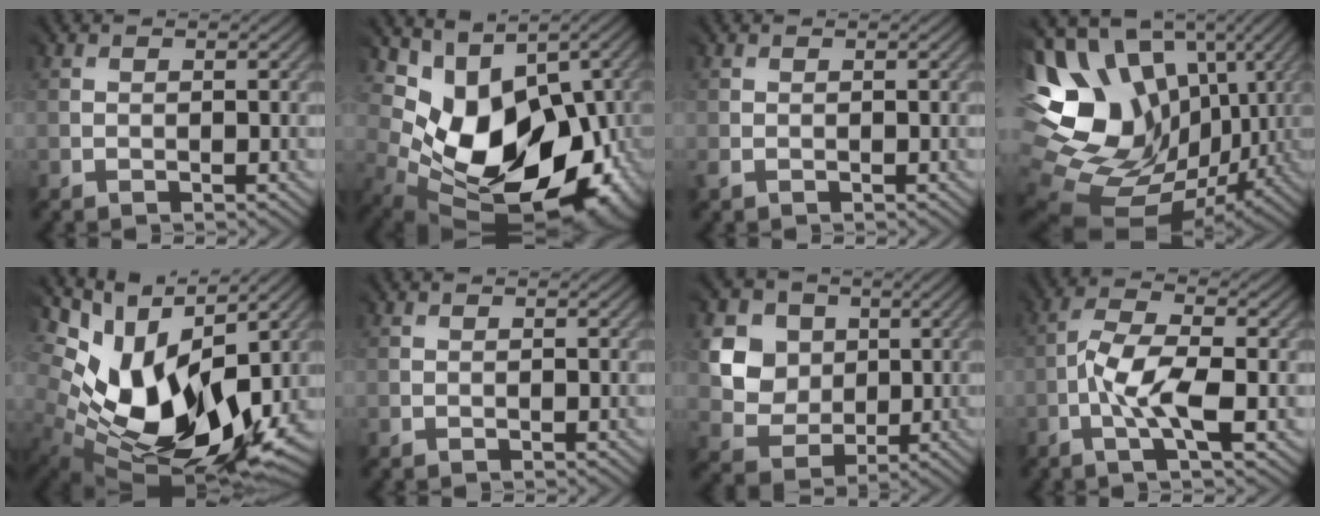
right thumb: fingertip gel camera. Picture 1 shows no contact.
{"total": 13.8, "force": [0.9, 9.8, 9.6], "torque": [-0.128, -0.019, 0.046]}
{"total": 0.0}
{"total": 18.0, "force": [1.9, 14.8, 10.1], "torque": [-0.243, -0.025, 0.075]}
{"total": 15.4, "force": [1.2, 9.9, 11.7], "torque": [-0.230, -0.022, 0.034]}
{"total": 0.0}
{"total": 6.3, "force": [2.2, 5.8, 1.2], "torque": [-0.042, -0.003, 0.030]}
{"total": 7.3, "force": [-1.8, 2.4, 6.6], "torque": [-0.125, 0.009, -0.038]}